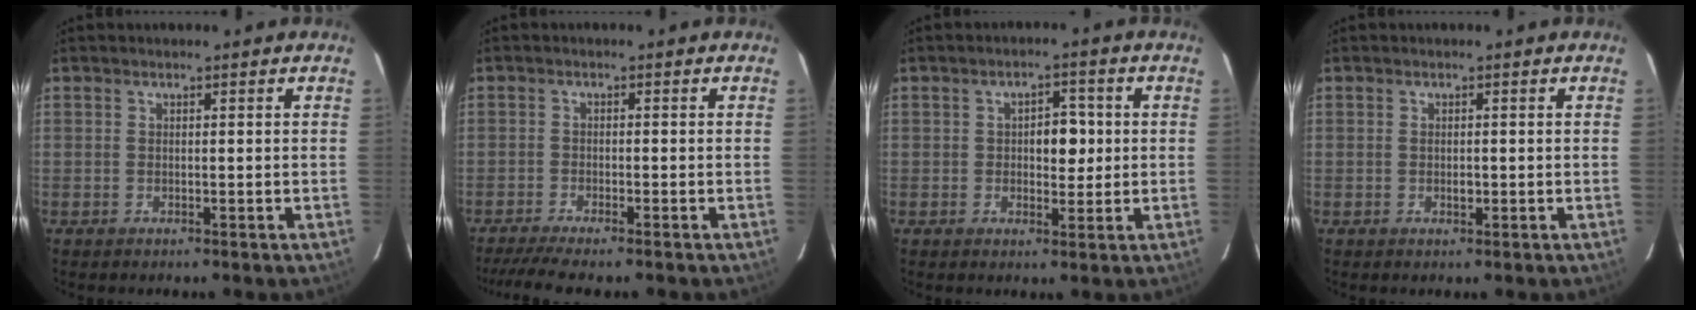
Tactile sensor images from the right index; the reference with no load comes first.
{"total": 7.2, "force": [-6.1, 0.3, 4.0], "torque": [-0.060, -0.016, -0.099]}
{"total": 4.6, "force": [0.3, 2.5, 3.8], "torque": [-0.053, 0.011, 0.007]}
{"total": 1.0, "force": [-0.1, 0.5, 0.8], "torque": [-0.017, 0.000, -0.001]}